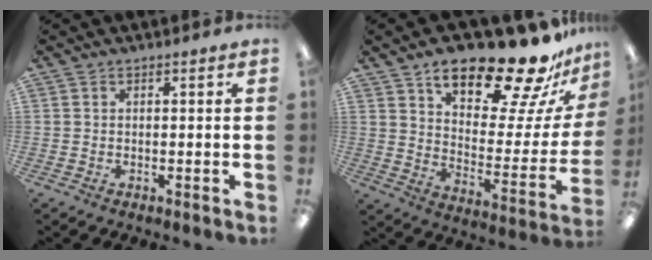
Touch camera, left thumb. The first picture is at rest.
{"total": 22.9, "force": [17.5, 6.9, 13.0], "torque": [-0.188, -0.126, 0.285]}